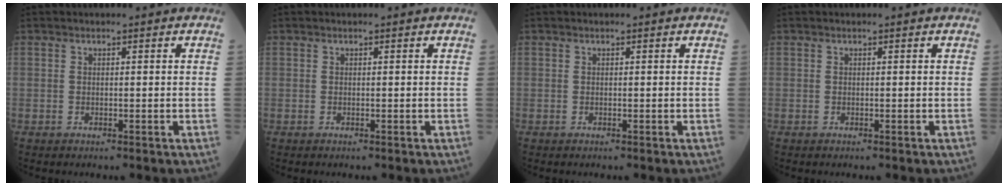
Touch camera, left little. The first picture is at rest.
{"total": 0.0}
{"total": 0.0}
{"total": 0.0}